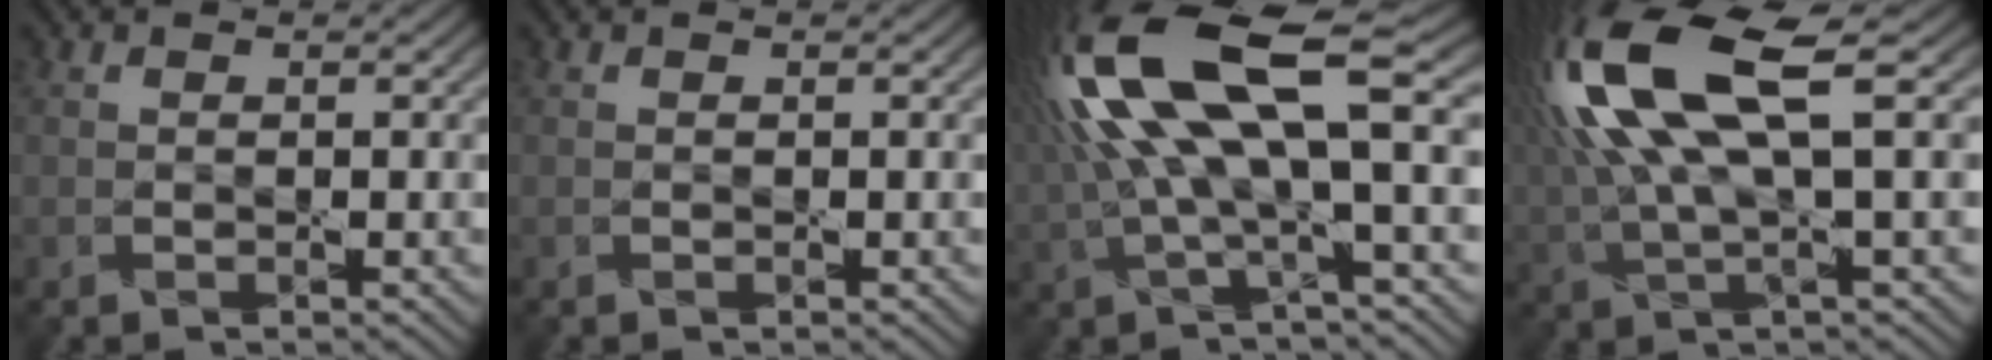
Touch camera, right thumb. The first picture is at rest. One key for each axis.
{"total": 0.0}
{"total": 16.3, "fx": 3.1, "fy": 4.9, "fz": 15.2, "tx": -0.344, "ty": 0.012, "tz": 0.063}
{"total": 14.5, "fx": 4.2, "fy": 4.2, "fz": 13.3, "tx": -0.320, "ty": 0.021, "tz": 0.082}